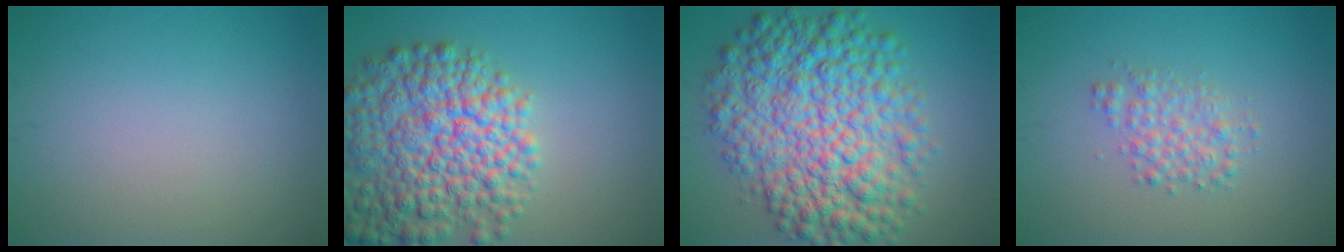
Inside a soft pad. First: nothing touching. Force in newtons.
{"total": 10.0, "press": 10.0, "slide": 0.6}
{"total": 11.8, "press": 11.8, "slide": 0.0}
{"total": 2.6, "press": 2.6, "slide": 0.0}